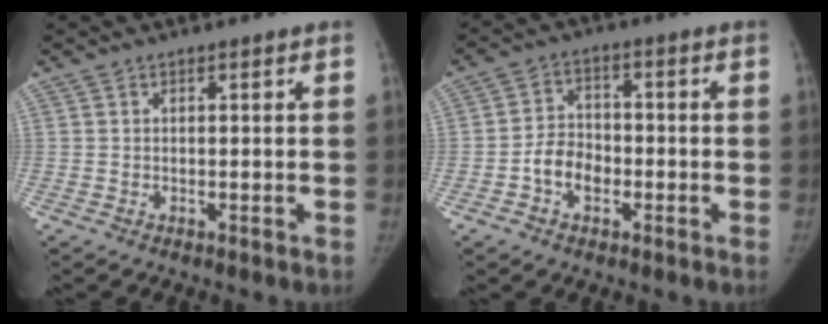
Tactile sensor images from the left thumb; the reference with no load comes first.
{"total": 6.5, "force": [-2.2, 4.7, 3.9], "torque": [-0.050, 0.024, -0.046]}